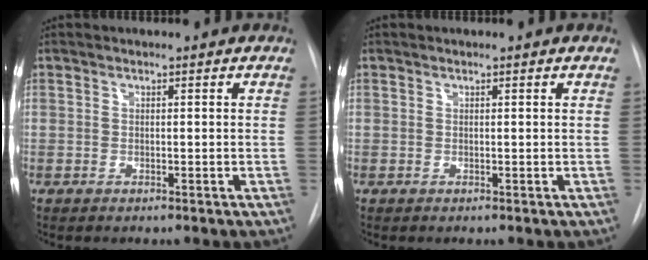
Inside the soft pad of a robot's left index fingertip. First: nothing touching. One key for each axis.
{"total": 0.0}